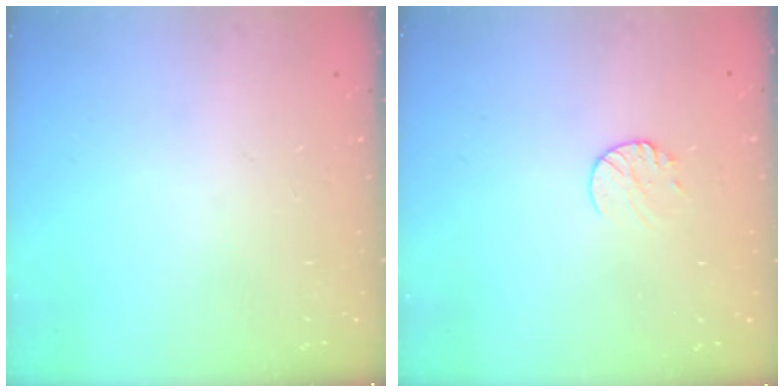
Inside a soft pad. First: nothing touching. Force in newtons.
{"total": 6.7, "press": 6.6, "slide": 0.6}